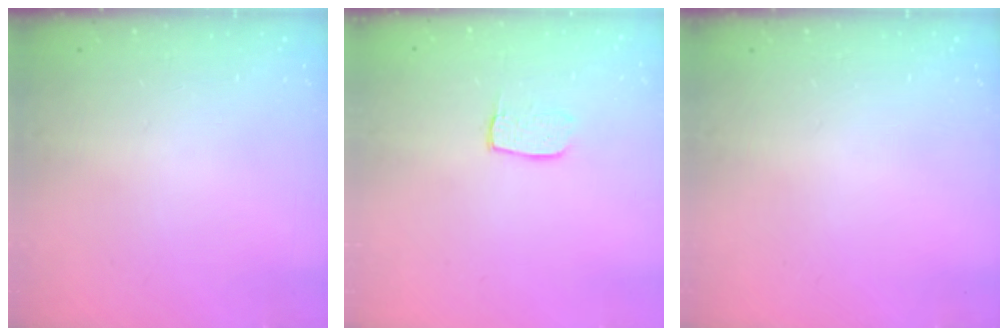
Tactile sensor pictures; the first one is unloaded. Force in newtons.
{"total": 6.2, "press": 6.2, "slide": 0.4}
{"total": 0.0}